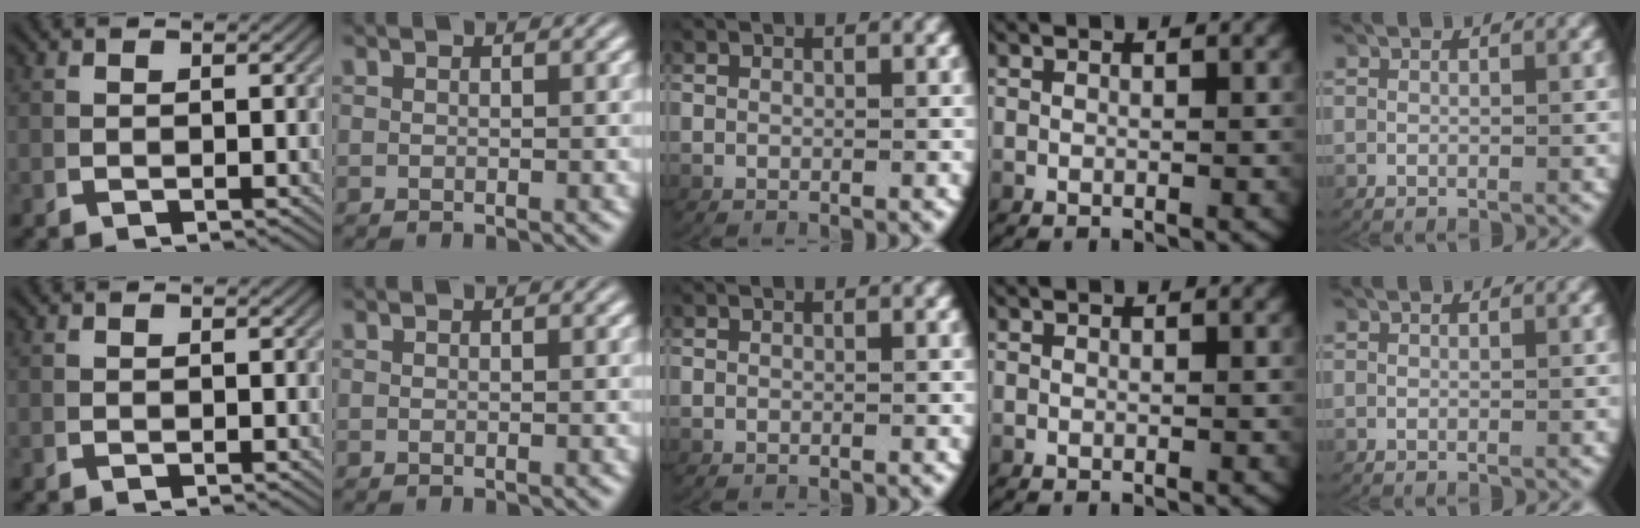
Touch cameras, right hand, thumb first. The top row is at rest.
{}